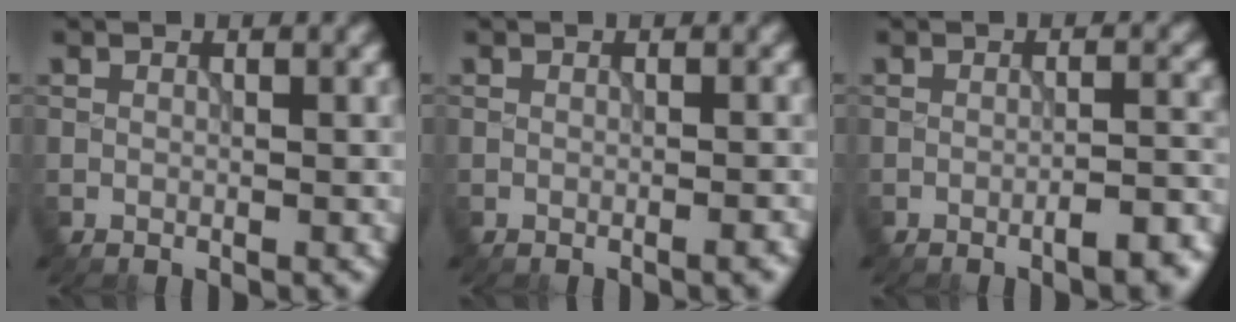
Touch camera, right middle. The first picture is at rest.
{"total": 1.2, "force": [-0.5, 0.3, 1.1], "torque": [-0.010, 0.005, -0.006]}
{"total": 4.0, "force": [-2.3, 1.1, 3.1], "torque": [-0.039, 0.010, -0.030]}